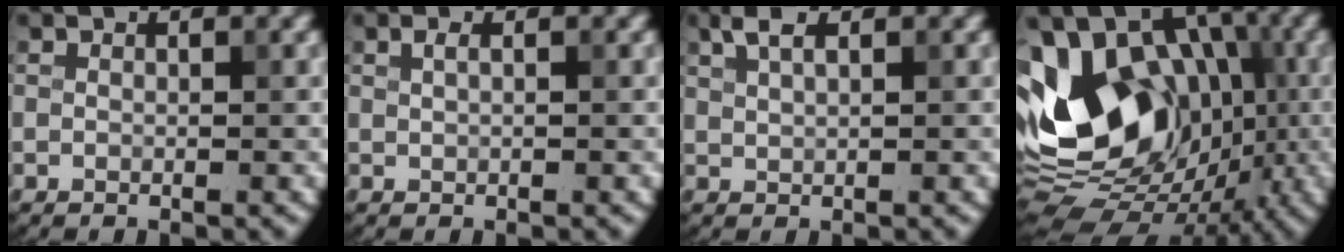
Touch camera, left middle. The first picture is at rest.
{"total": 0.6, "force": [0.3, 0.3, 0.5], "torque": [-0.011, 0.001, 0.006]}
{"total": 2.1, "force": [1.4, 0.7, 1.4], "torque": [-0.029, 0.003, 0.028]}
{"total": 14.7, "force": [0.1, 10.8, 10.0], "torque": [-0.191, 0.013, -0.017]}